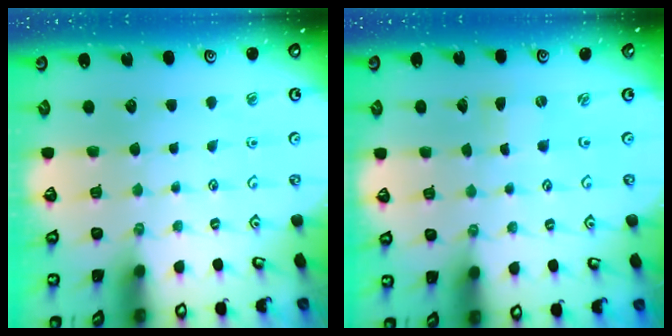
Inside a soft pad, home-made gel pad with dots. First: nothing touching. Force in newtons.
{"total": 0.0}